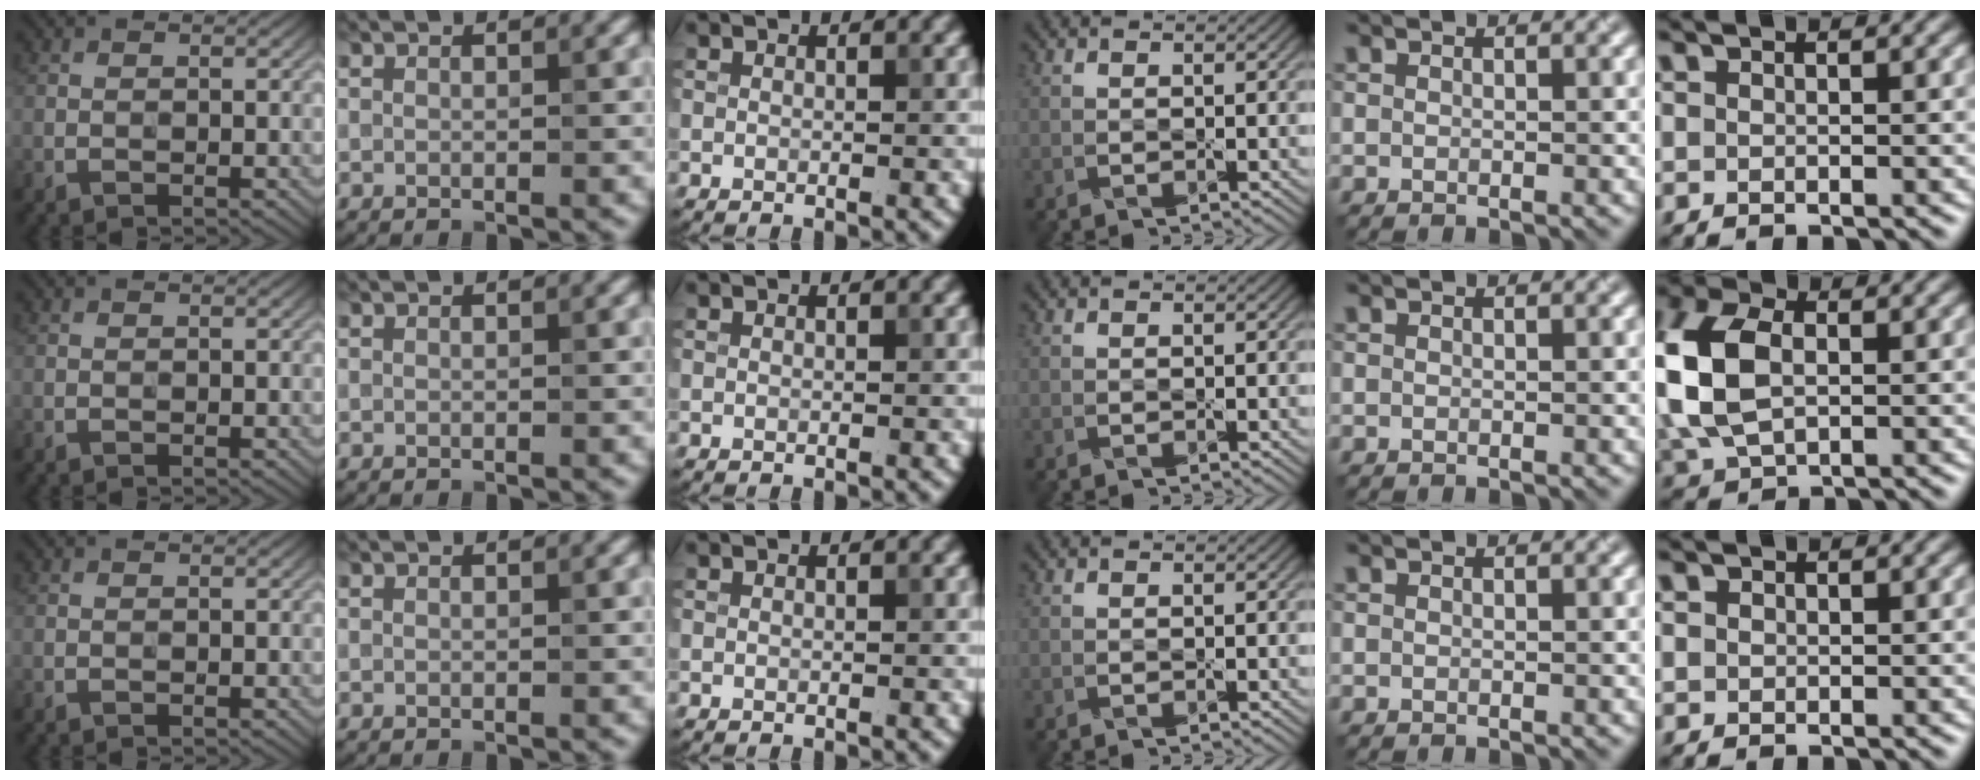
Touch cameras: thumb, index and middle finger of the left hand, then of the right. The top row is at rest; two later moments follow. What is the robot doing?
{"motion": "press", "object": "button"}